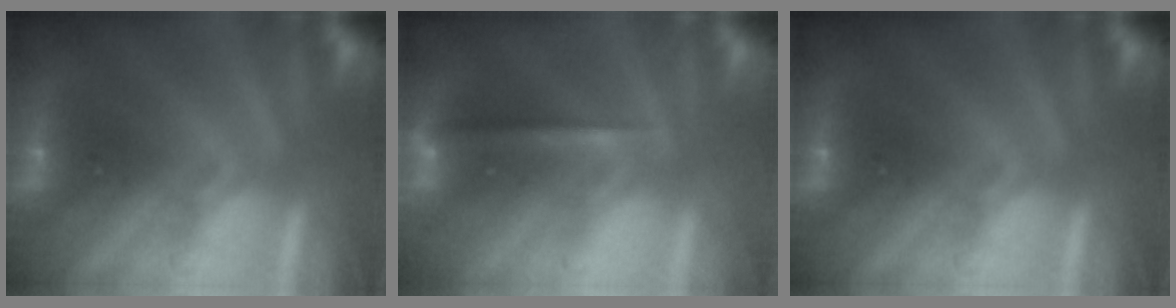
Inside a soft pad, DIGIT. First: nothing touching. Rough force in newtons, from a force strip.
{"total": 1.3}
{"total": 0.0}